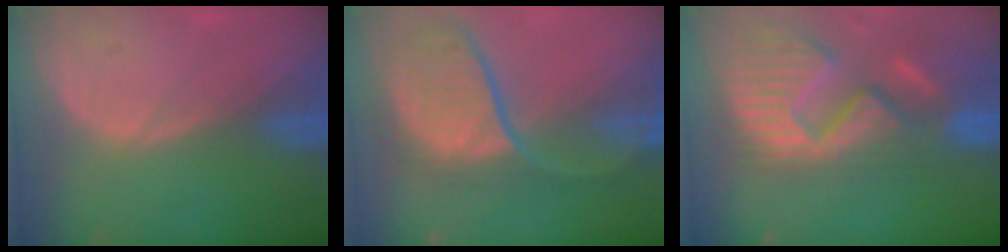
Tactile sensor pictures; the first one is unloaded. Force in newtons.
{"total": 10.7, "press": 9.7, "slide": 4.4}
{"total": 14.7, "press": 12.3, "slide": 8.2}